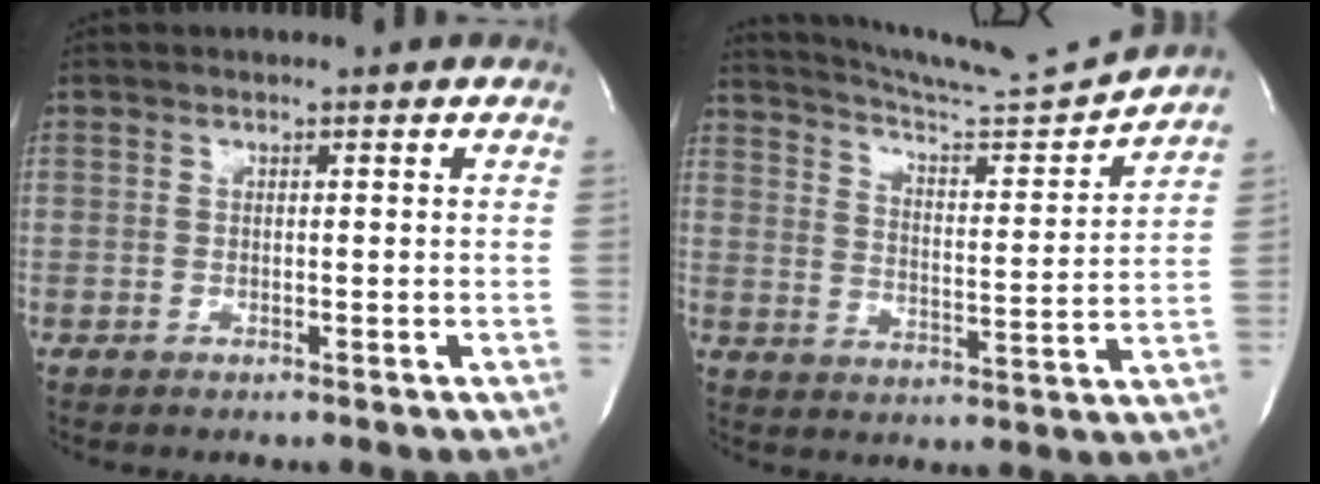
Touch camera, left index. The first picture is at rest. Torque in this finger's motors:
{"motor_torque": [-0.08, -0.15, 0.23, 0.04]}